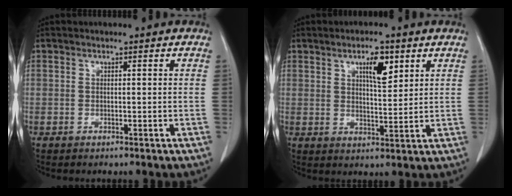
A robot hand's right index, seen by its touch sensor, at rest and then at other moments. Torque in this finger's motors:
{"motor_torque": [0.17, 0.21, 0.09, 0.03]}